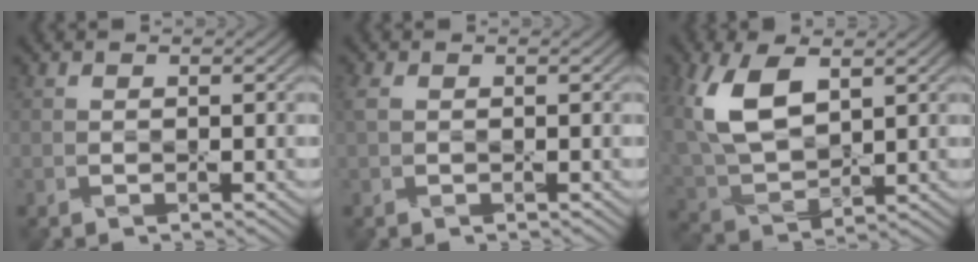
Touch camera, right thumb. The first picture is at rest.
{"total": 1.3, "force": [0.3, 0.8, 1.0], "torque": [-0.031, 0.005, 0.006]}
{"total": 11.4, "force": [3.9, 6.0, 8.8], "torque": [-0.218, 0.010, 0.073]}